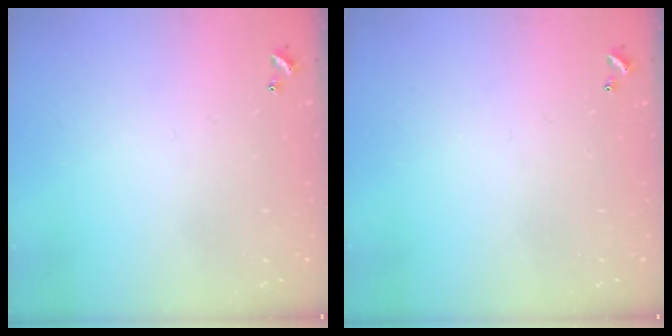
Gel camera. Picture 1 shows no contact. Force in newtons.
{"total": 0.0}